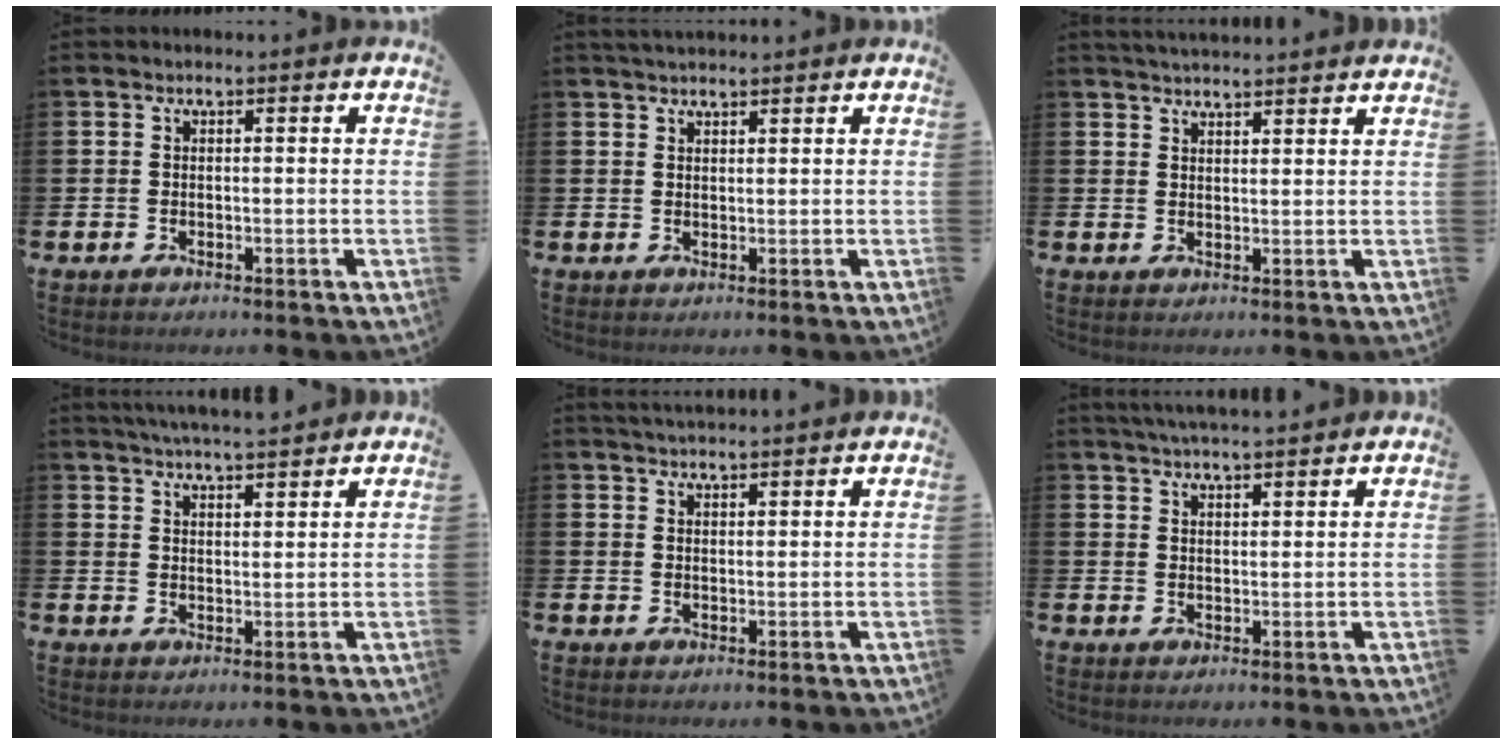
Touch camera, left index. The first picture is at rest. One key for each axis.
{"total": 2.1, "fx": 2.0, "fy": 0.3, "fz": 0.4, "tx": -0.006, "ty": -0.003, "tz": 0.036}
{"total": 3.1, "fx": 3.1, "fy": -0.1, "fz": 0.0, "tx": 0.000, "ty": -0.017, "tz": 0.056}
{"total": 5.0, "fx": 4.9, "fy": -0.1, "fz": 0.7, "tx": -0.020, "ty": -0.023, "tz": 0.089}
{"total": 2.9, "fx": 2.9, "fy": -0.1, "fz": 0.1, "tx": 0.000, "ty": -0.015, "tz": 0.051}
{"total": 4.1, "fx": 4.0, "fy": 0.0, "fz": 0.8, "tx": -0.019, "ty": -0.014, "tz": 0.073}